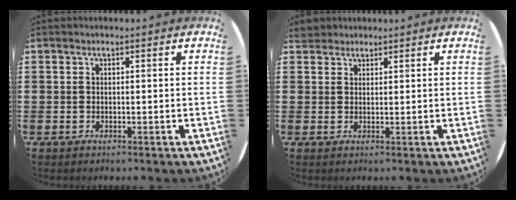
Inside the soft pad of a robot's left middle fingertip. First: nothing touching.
{"total": 2.1, "force": [2.0, 0.8, 0.0], "torque": [0.004, 0.003, 0.038]}